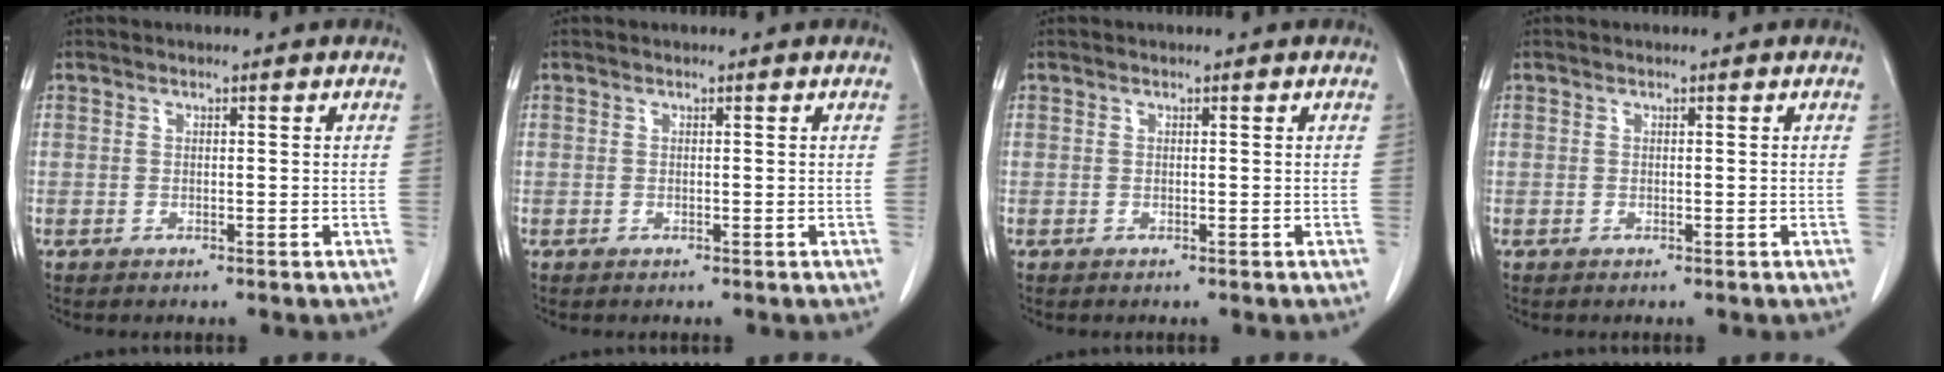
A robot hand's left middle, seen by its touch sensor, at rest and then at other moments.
{"total": 0.0}
{"total": 0.0}
{"total": 0.0}